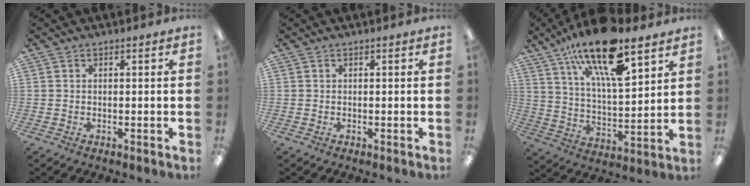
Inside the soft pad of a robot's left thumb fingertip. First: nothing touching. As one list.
[{"total": 0.0}, {"total": 20.6, "force": [13.9, 6.4, 13.8], "torque": [-0.233, -0.074, 0.232]}]